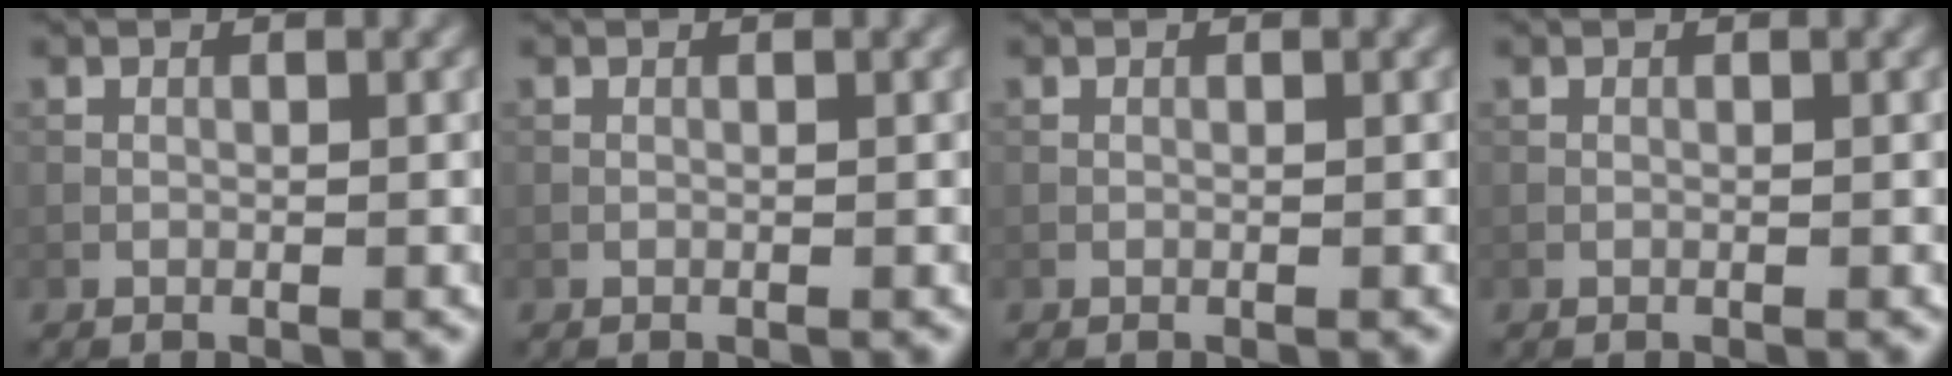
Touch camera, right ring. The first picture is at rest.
{"total": 0.0}
{"total": 0.0}
{"total": 0.0}